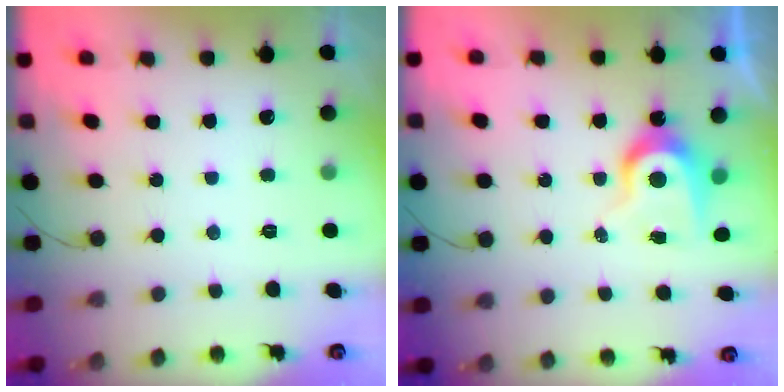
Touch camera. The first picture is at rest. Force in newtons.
{"total": 8.1, "press": 8.1, "slide": 0.6}